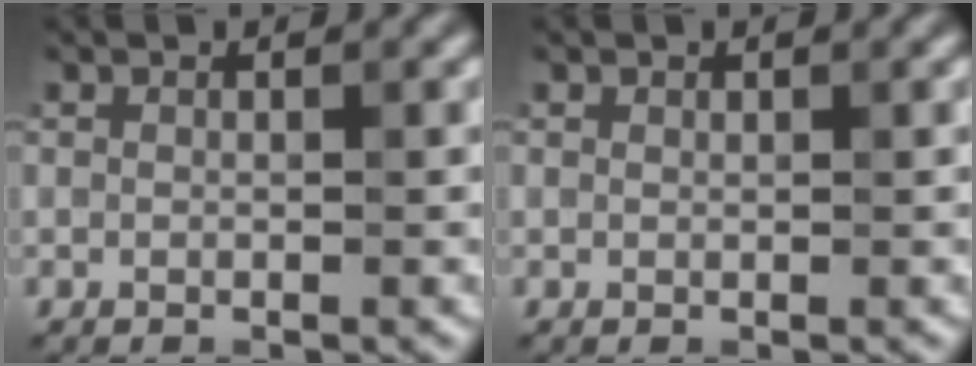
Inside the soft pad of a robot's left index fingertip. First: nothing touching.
{"total": 0.0}